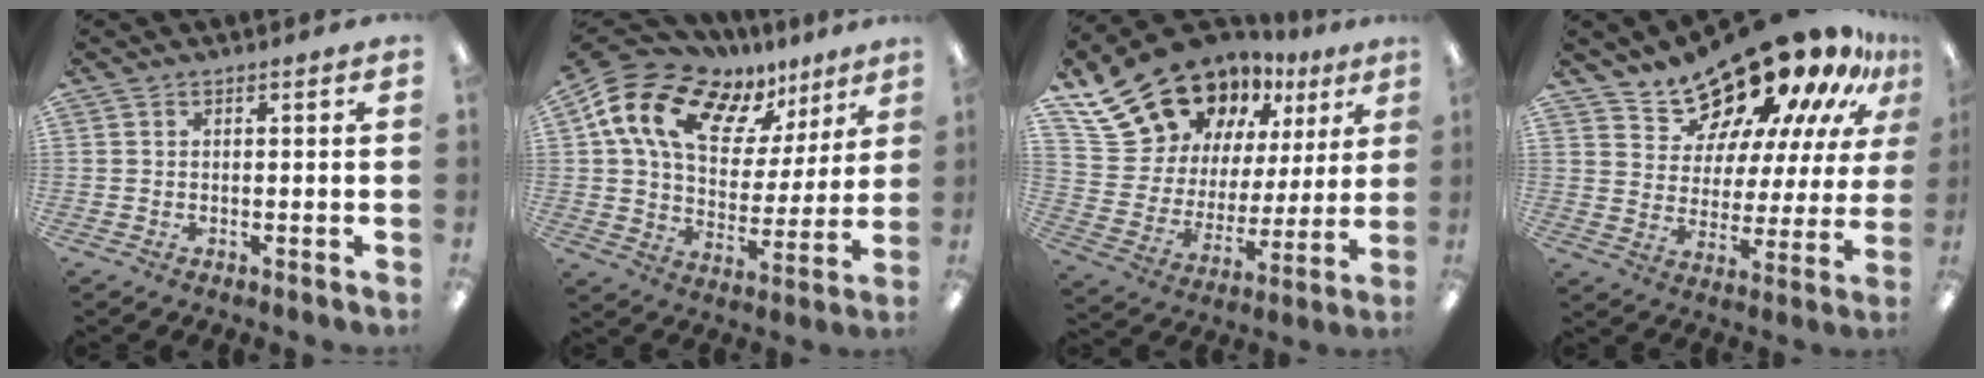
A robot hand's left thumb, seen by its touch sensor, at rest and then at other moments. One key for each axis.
{"total": 17.0, "fx": 10.5, "fy": 9.9, "fz": 9.0, "tx": -0.176, "ty": -0.050, "tz": 0.194}
{"total": 20.2, "fx": 15.2, "fy": 11.2, "fz": 7.1, "tx": -0.149, "ty": -0.099, "tz": 0.289}
{"total": 20.0, "fx": 17.2, "fy": 7.2, "fz": 7.1, "tx": -0.110, "ty": -0.138, "tz": 0.298}